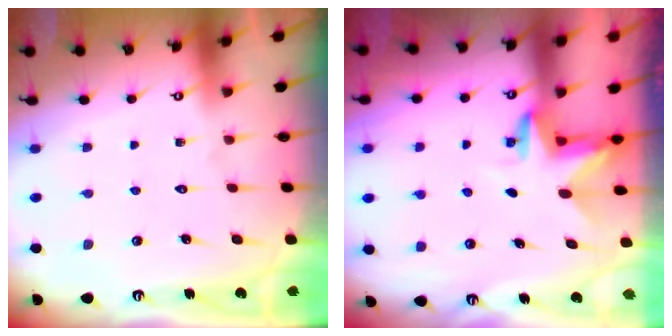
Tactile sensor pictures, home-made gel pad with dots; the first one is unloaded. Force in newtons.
{"total": 3.2, "press": 3.2, "slide": 0.2}